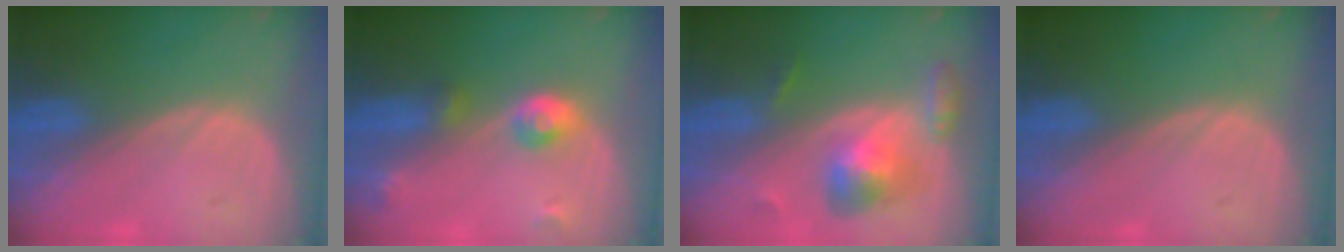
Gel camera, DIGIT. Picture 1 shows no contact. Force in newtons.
{"total": 4.6, "press": 4.2, "slide": 1.9}
{"total": 6.5, "press": 6.0, "slide": 2.5}
{"total": 0.0}